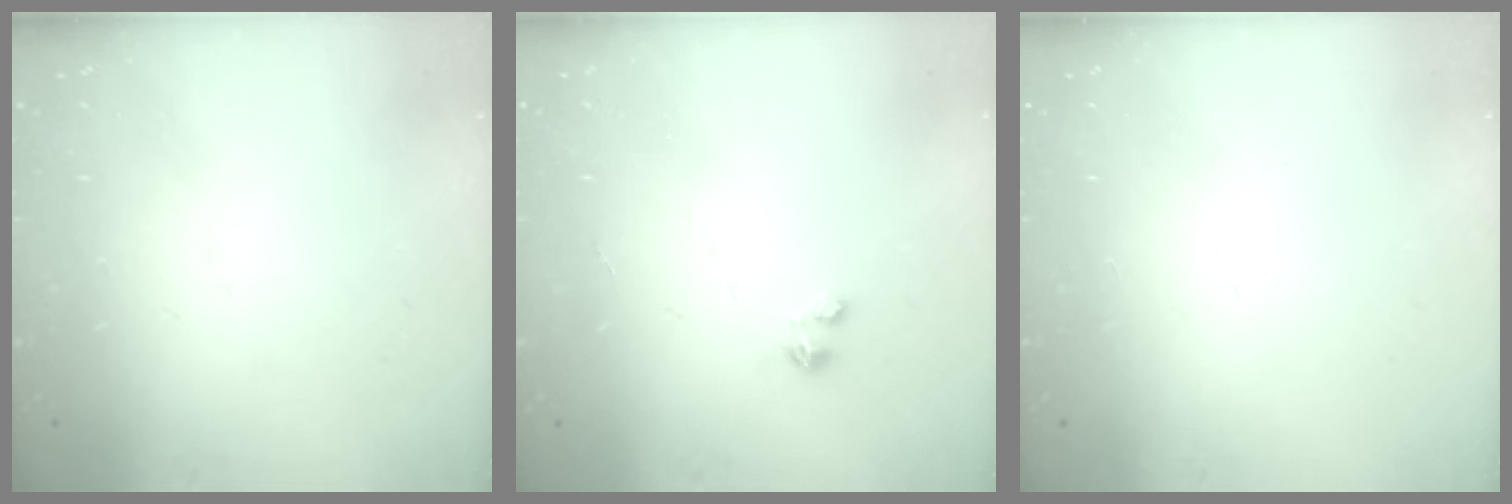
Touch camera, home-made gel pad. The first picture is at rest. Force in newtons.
{"total": 0.0}
{"total": 0.0}